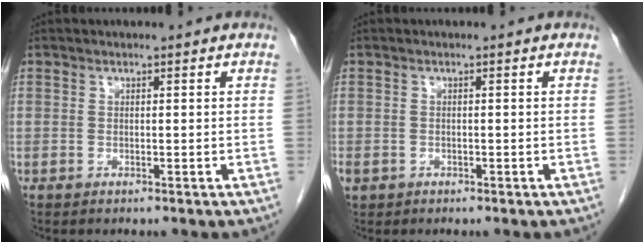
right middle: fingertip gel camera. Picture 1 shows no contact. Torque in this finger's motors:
{"motor_torque": [1.15, -0.99, 1.05, 0.21]}